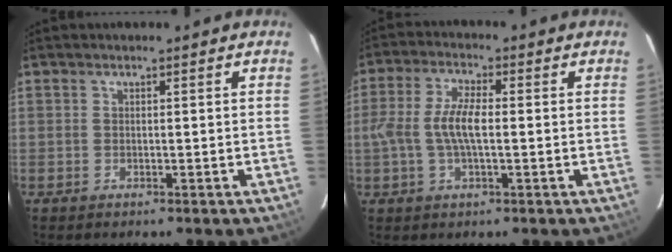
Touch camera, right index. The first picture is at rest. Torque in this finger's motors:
{"motor_torque": [0.21, 0.05, 0.19, 0.12]}